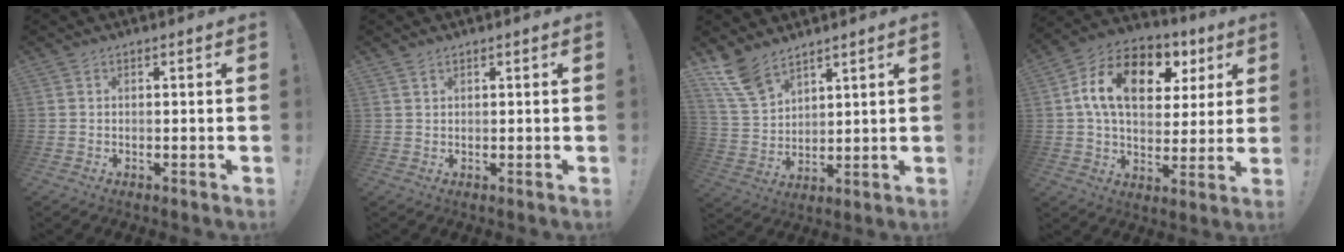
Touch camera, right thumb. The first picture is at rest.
{"total": 1.2, "force": [1.0, 0.5, 0.5], "torque": [-0.003, -0.005, 0.018]}
{"total": 10.8, "force": [8.3, 5.1, 4.6], "torque": [-0.101, -0.040, 0.165]}
{"total": 17.6, "force": [5.9, 11.7, 11.8], "torque": [-0.183, -0.009, 0.104]}